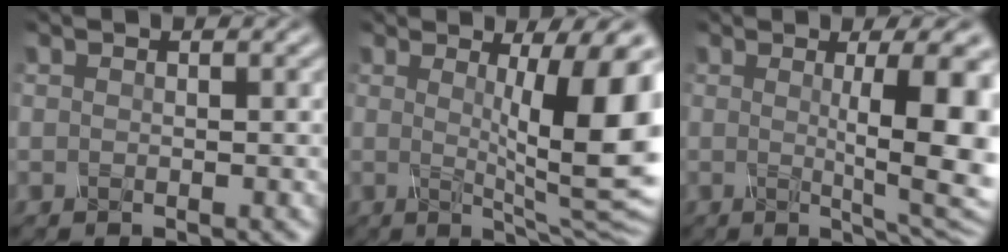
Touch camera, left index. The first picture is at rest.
{"total": 10.9, "force": [1.3, 2.3, 10.6], "torque": [-0.131, -0.006, 0.022]}
{"total": 10.0, "force": [0.7, 2.4, 9.7], "torque": [-0.113, -0.002, 0.012]}